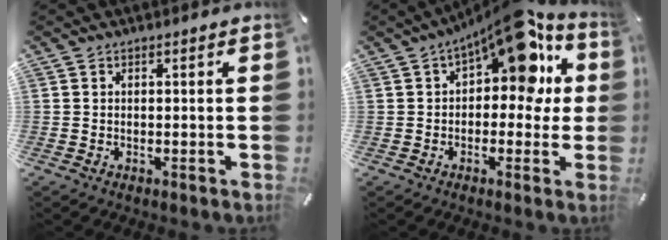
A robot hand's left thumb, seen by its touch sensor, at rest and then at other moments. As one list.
[{"total": 14.2, "force": [7.1, 6.7, 10.3], "torque": [-0.137, -0.048, 0.118]}]